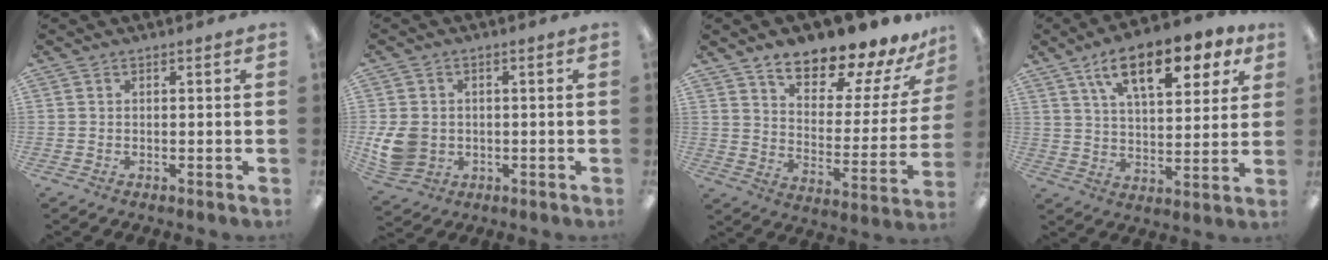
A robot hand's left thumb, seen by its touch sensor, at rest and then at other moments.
{"total": 8.5, "force": [-0.6, 7.3, 4.4], "torque": [-0.097, 0.016, -0.005]}
{"total": 14.1, "force": [12.5, 4.0, 5.2], "torque": [-0.083, -0.102, 0.214]}
{"total": 15.3, "force": [8.9, 6.6, 10.5], "torque": [-0.156, -0.031, 0.147]}